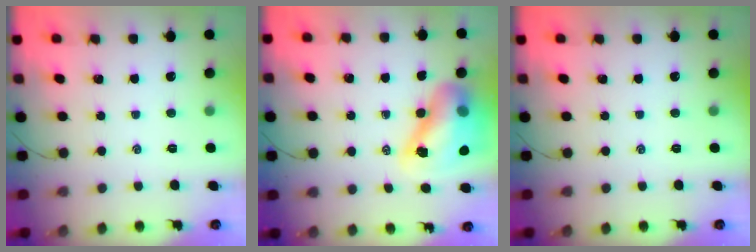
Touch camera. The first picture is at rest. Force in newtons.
{"total": 15.1, "press": 14.6, "slide": 4.0}
{"total": 0.0}